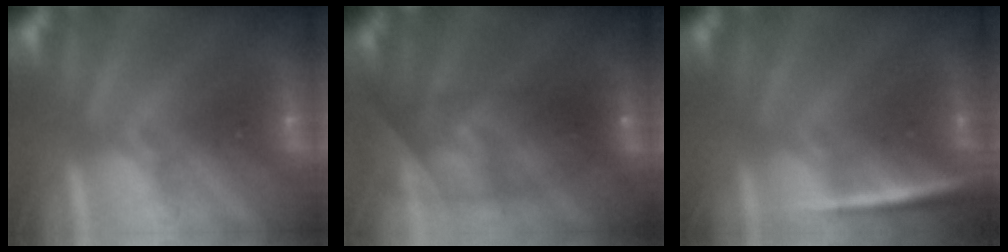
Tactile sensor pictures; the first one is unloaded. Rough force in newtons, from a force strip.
{"total": 5.7}
{"total": 2.4}